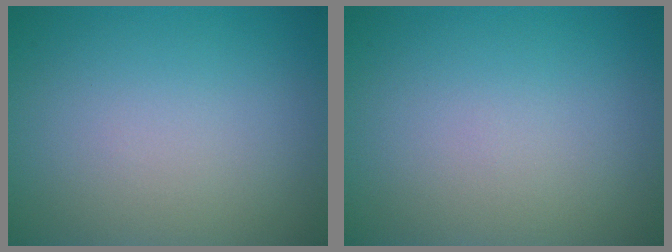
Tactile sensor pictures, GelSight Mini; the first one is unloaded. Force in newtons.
{"total": 0.0}